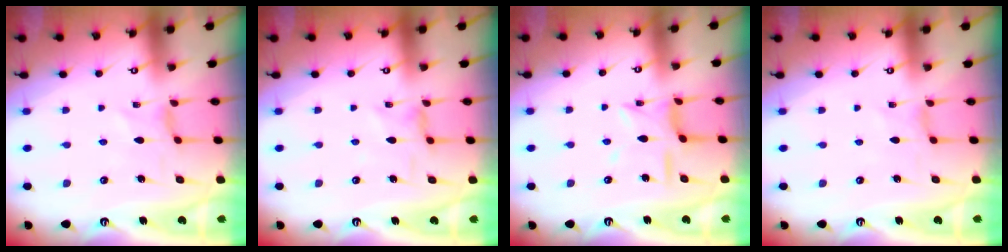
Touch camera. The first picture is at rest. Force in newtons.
{"total": 2.2, "press": 2.1, "slide": 0.5}
{"total": 9.2, "press": 9.2, "slide": 0.6}
{"total": 0.8, "press": 0.7, "slide": 0.1}